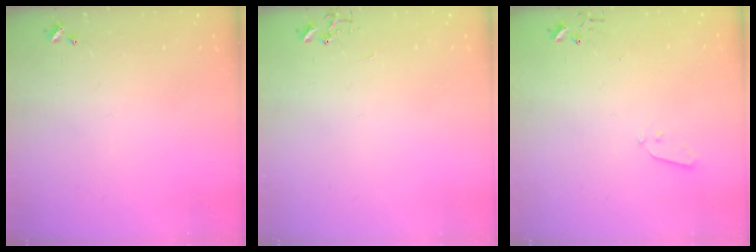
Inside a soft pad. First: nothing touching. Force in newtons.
{"total": 0.0}
{"total": 3.8, "press": 3.8, "slide": 0.1}